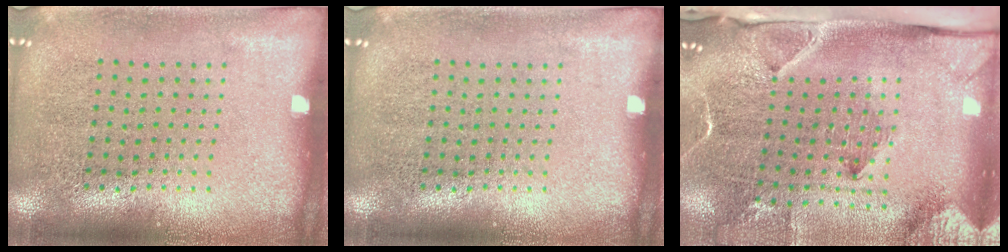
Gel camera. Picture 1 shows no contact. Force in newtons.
{"total": 0.0}
{"total": 3.3, "press": 2.3, "slide": 2.3}